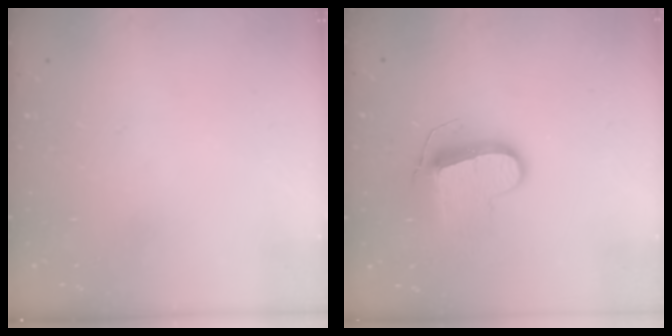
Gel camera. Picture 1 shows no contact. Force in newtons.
{"total": 10.5, "press": 10.5, "slide": 0.4}